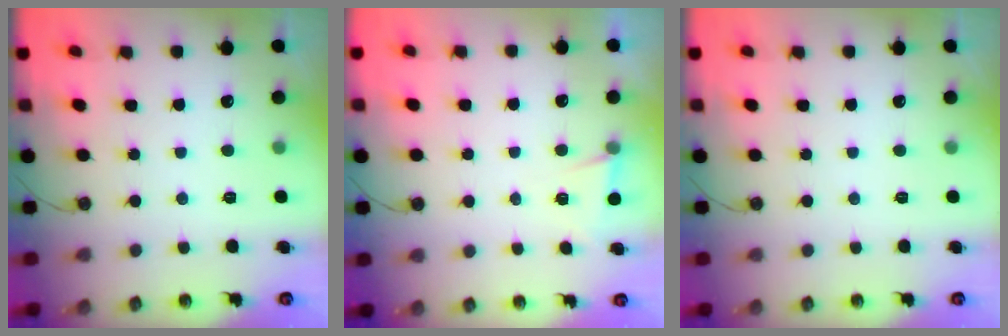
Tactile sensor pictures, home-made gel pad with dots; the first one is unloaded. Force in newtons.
{"total": 3.6, "press": 1.9, "slide": 3.1}
{"total": 0.0}